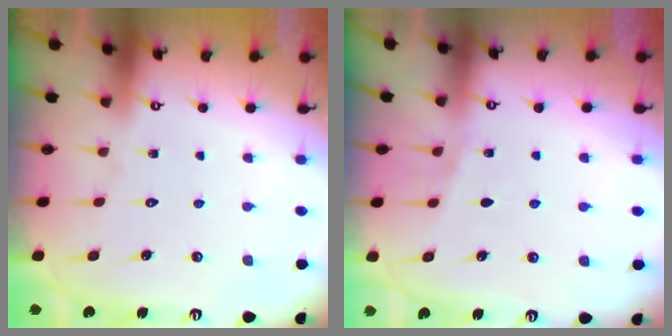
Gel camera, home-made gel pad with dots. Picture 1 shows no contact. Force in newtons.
{"total": 3.6, "press": 3.3, "slide": 1.4}